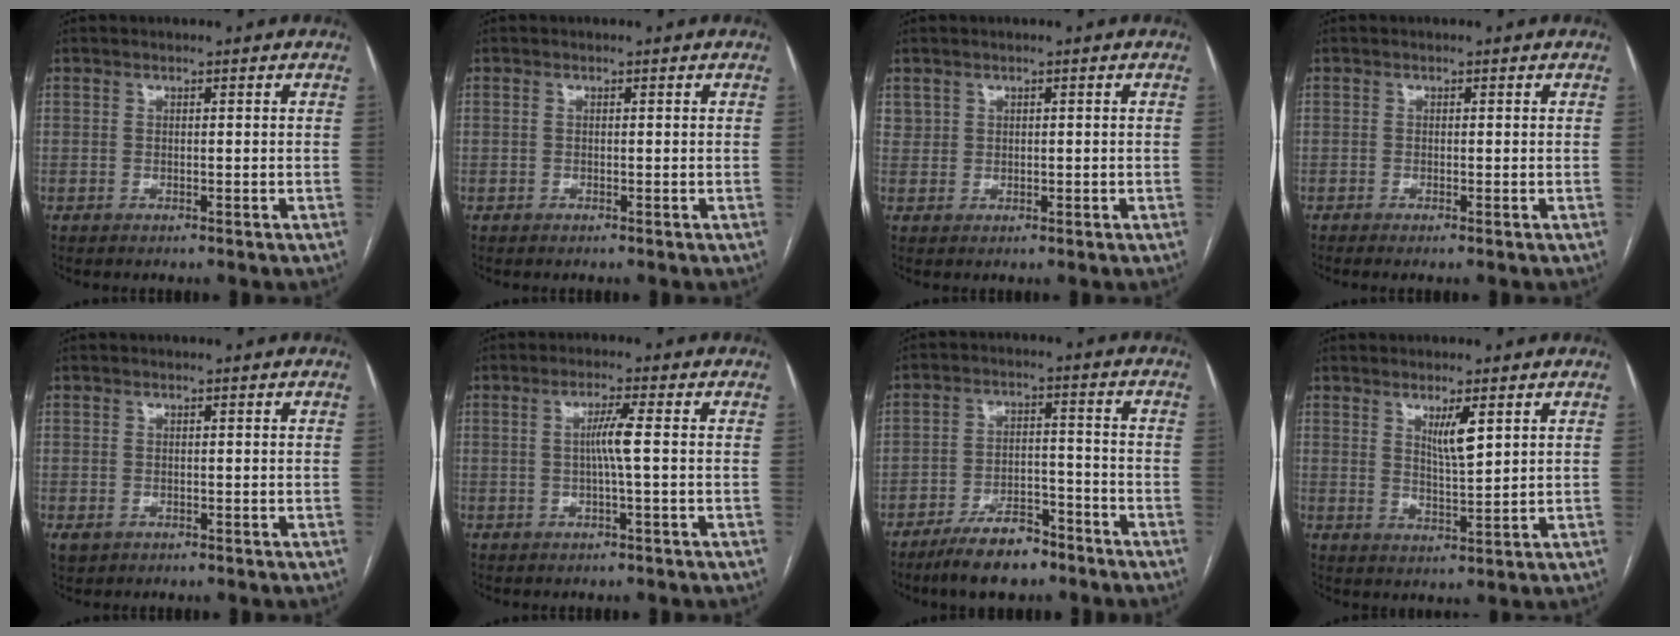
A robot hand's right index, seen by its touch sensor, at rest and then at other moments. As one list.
[{"total": 0.0}, {"total": 1.6, "force": [0.8, 1.4, 0.1], "torque": [0.006, 0.006, 0.012]}, {"total": 0.8, "force": [-0.5, 0.0, 0.6], "torque": [-0.014, -0.001, -0.010]}, {"total": 1.4, "force": [-0.4, 1.2, 0.6], "torque": [-0.011, 0.001, 0.001]}, {"total": 3.6, "force": [0.0, -0.6, 3.6], "torque": [-0.068, 0.003, 0.000]}, {"total": 9.0, "force": [-6.9, 3.2, 4.9], "torque": [-0.085, -0.001, -0.119]}, {"total": 4.4, "force": [2.2, 0.5, 3.8], "torque": [-0.069, -0.010, 0.043]}]